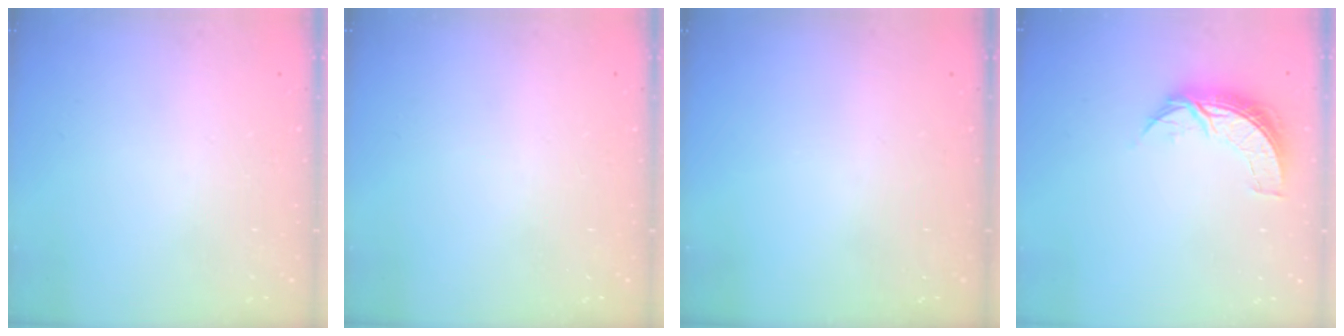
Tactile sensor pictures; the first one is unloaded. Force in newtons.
{"total": 0.0}
{"total": 0.0}
{"total": 8.0, "press": 8.0, "slide": 0.3}